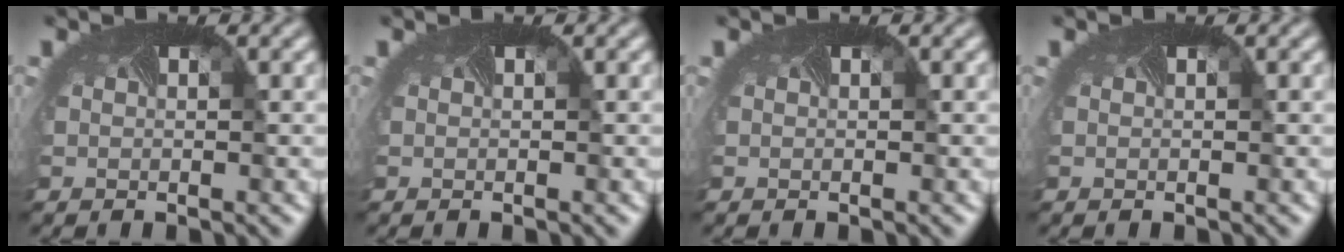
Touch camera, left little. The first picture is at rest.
{"total": 0.0}
{"total": 0.0}
{"total": 0.0}